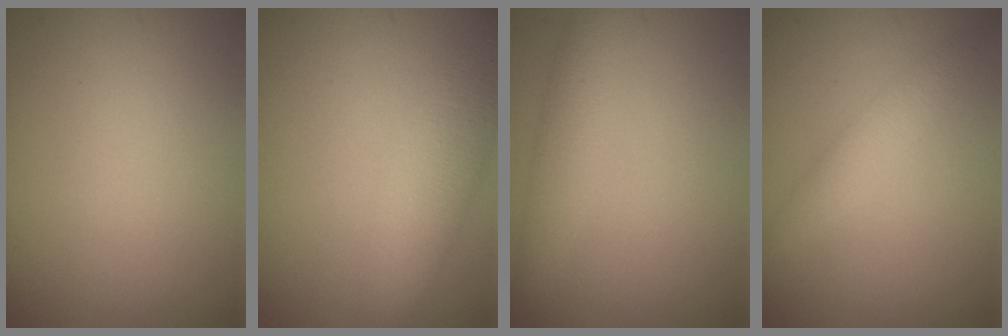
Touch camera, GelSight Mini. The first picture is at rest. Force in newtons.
{"total": 5.7, "press": 5.6, "slide": 0.1}
{"total": 2.6, "press": 2.6, "slide": 0.0}
{"total": 2.2, "press": 2.2, "slide": 0.1}